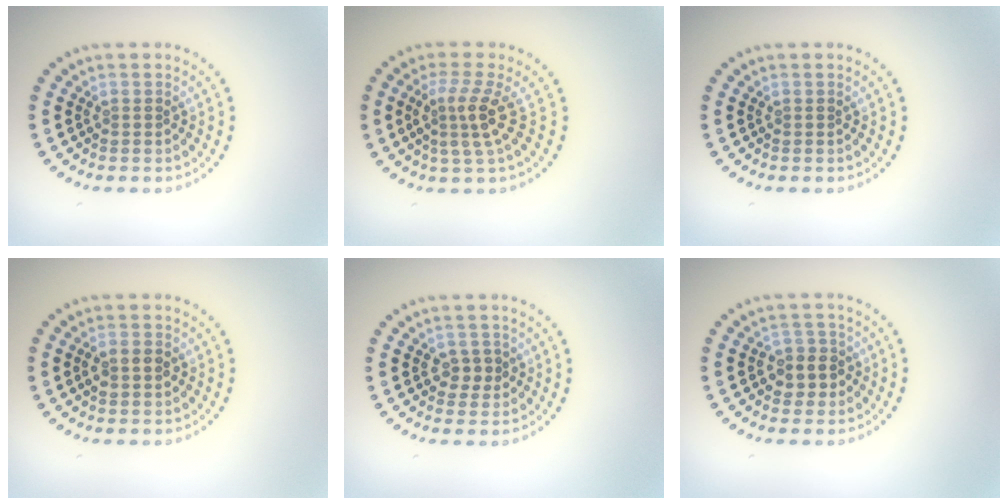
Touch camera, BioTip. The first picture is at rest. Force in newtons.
{"total": 3.2, "press": 2.3, "slide": 2.2}
{"total": 0.0}
{"total": 1.7, "press": 1.7, "slide": 0.2}
{"total": 1.9, "press": 1.8, "slide": 0.6}
{"total": 2.6, "press": 2.4, "slide": 1.1}